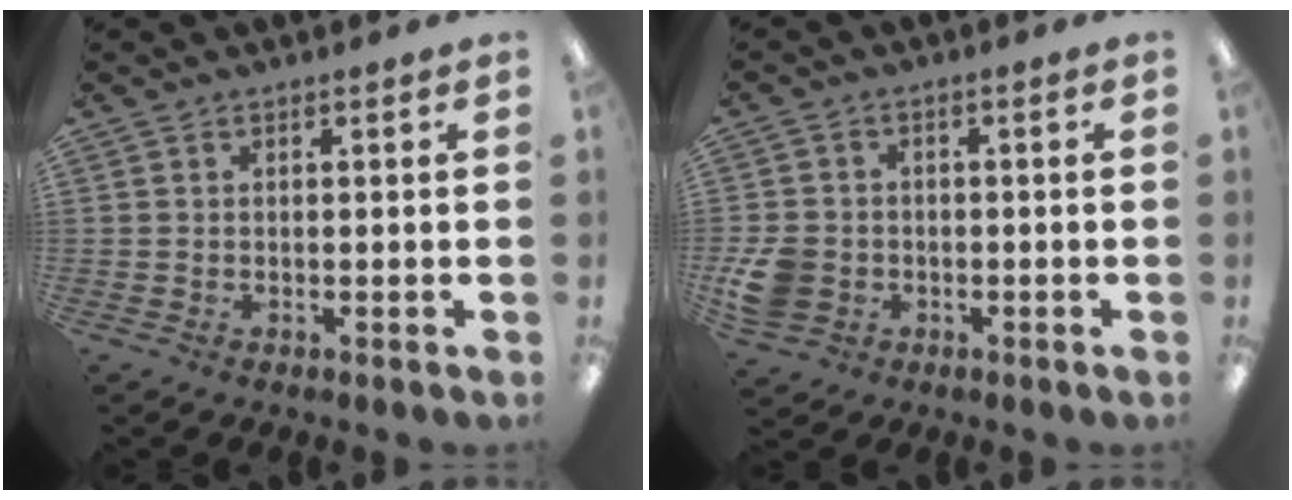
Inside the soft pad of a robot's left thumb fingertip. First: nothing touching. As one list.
[{"total": 7.0, "force": [-2.1, 5.8, 3.4], "torque": [-0.082, 0.010, -0.040]}]